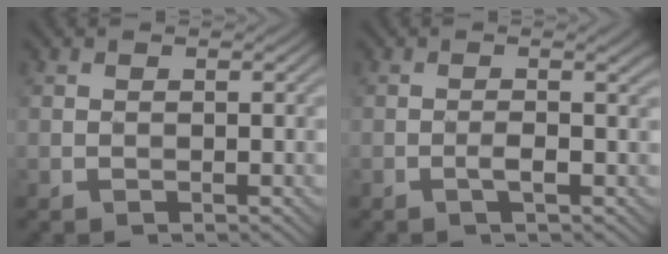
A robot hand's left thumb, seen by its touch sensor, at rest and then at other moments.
{"total": 2.4, "force": [-0.5, 0.0, 2.4], "torque": [-0.042, 0.006, -0.013]}